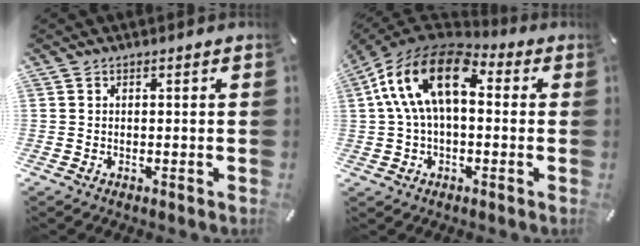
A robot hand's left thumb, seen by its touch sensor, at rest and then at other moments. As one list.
[{"total": 17.1, "force": [3.7, 9.9, 13.4], "torque": [-0.261, -0.002, 0.060]}]